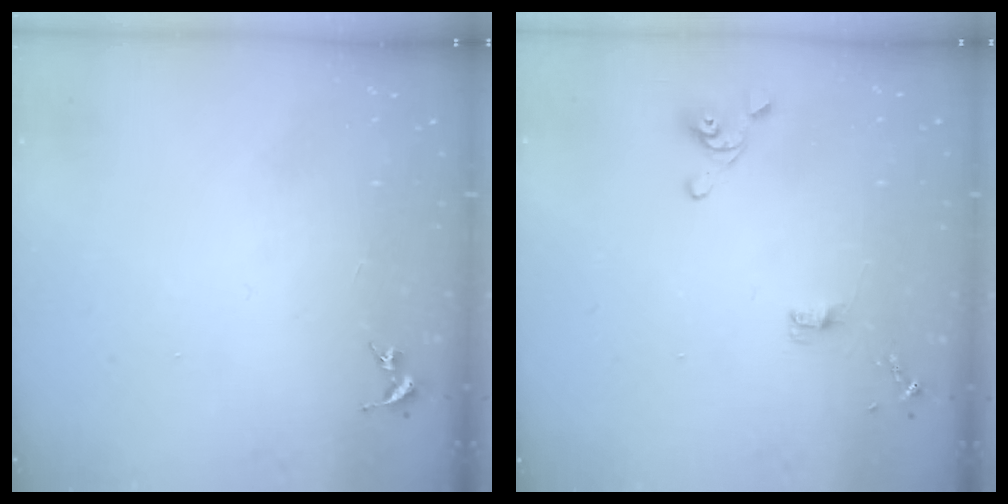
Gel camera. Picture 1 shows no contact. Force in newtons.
{"total": 5.4, "press": 4.7, "slide": 2.7}